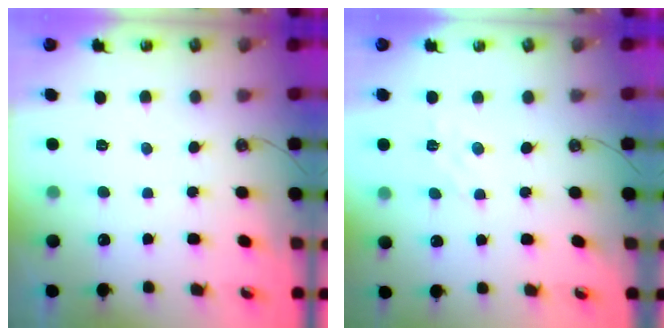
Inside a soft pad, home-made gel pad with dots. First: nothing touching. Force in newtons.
{"total": 4.3, "press": 4.2, "slide": 0.5}